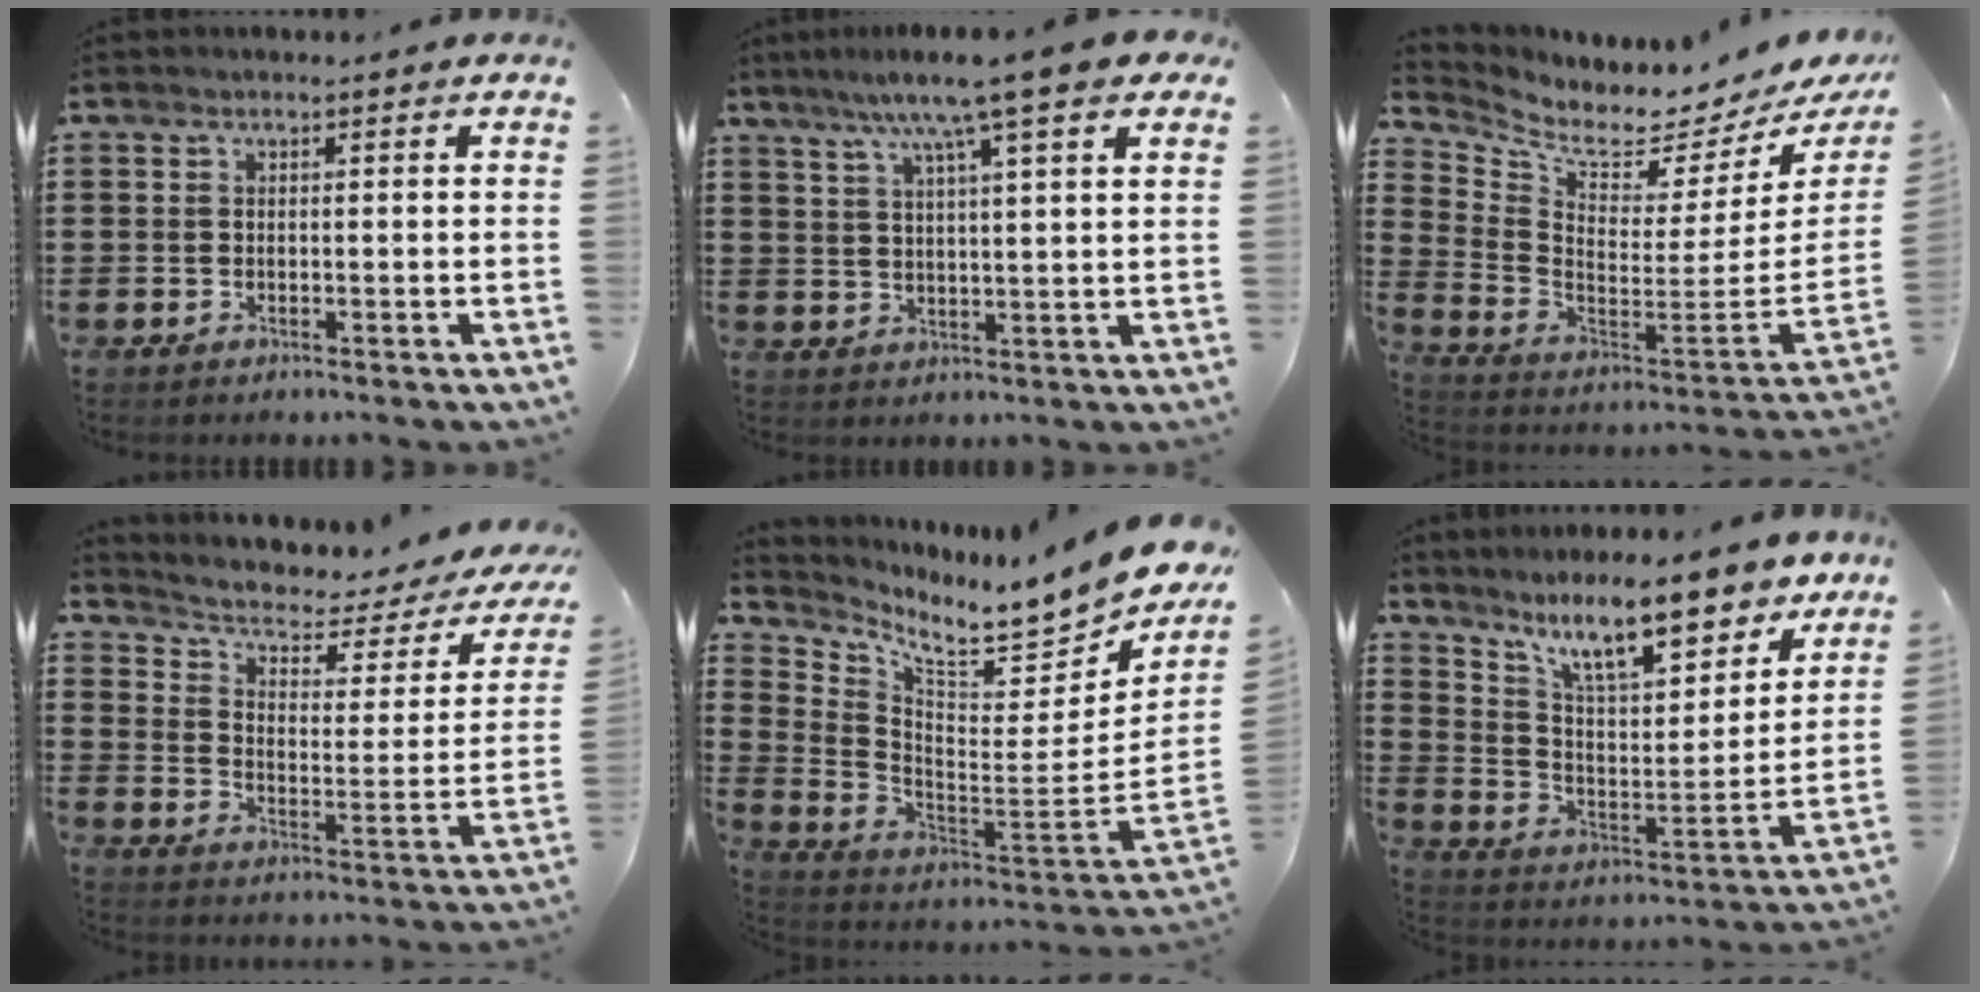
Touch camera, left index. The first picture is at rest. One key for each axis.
{"total": 8.9, "fx": 6.5, "fy": 0.3, "fz": 6.2, "tx": -0.130, "ty": -0.016, "tz": 0.108}
{"total": 3.9, "fx": 3.4, "fy": 1.0, "fz": 1.5, "tx": -0.059, "ty": -0.057, "tz": 0.052}
{"total": 3.6, "fx": 2.0, "fy": 1.4, "fz": 2.6, "tx": -0.065, "ty": -0.017, "tz": 0.024}
{"total": 8.2, "fx": 7.1, "fy": 1.3, "fz": 4.0, "tx": -0.083, "ty": -0.080, "tz": 0.114}
{"total": 12.6, "fx": 9.9, "fy": 2.7, "fz": 7.2, "tx": -0.147, "ty": -0.052, "tz": 0.172}